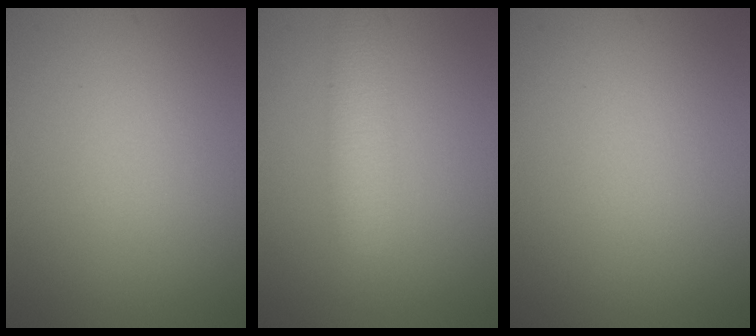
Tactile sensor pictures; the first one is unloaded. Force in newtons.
{"total": 2.8, "press": 2.8, "slide": 0.1}
{"total": 0.0}